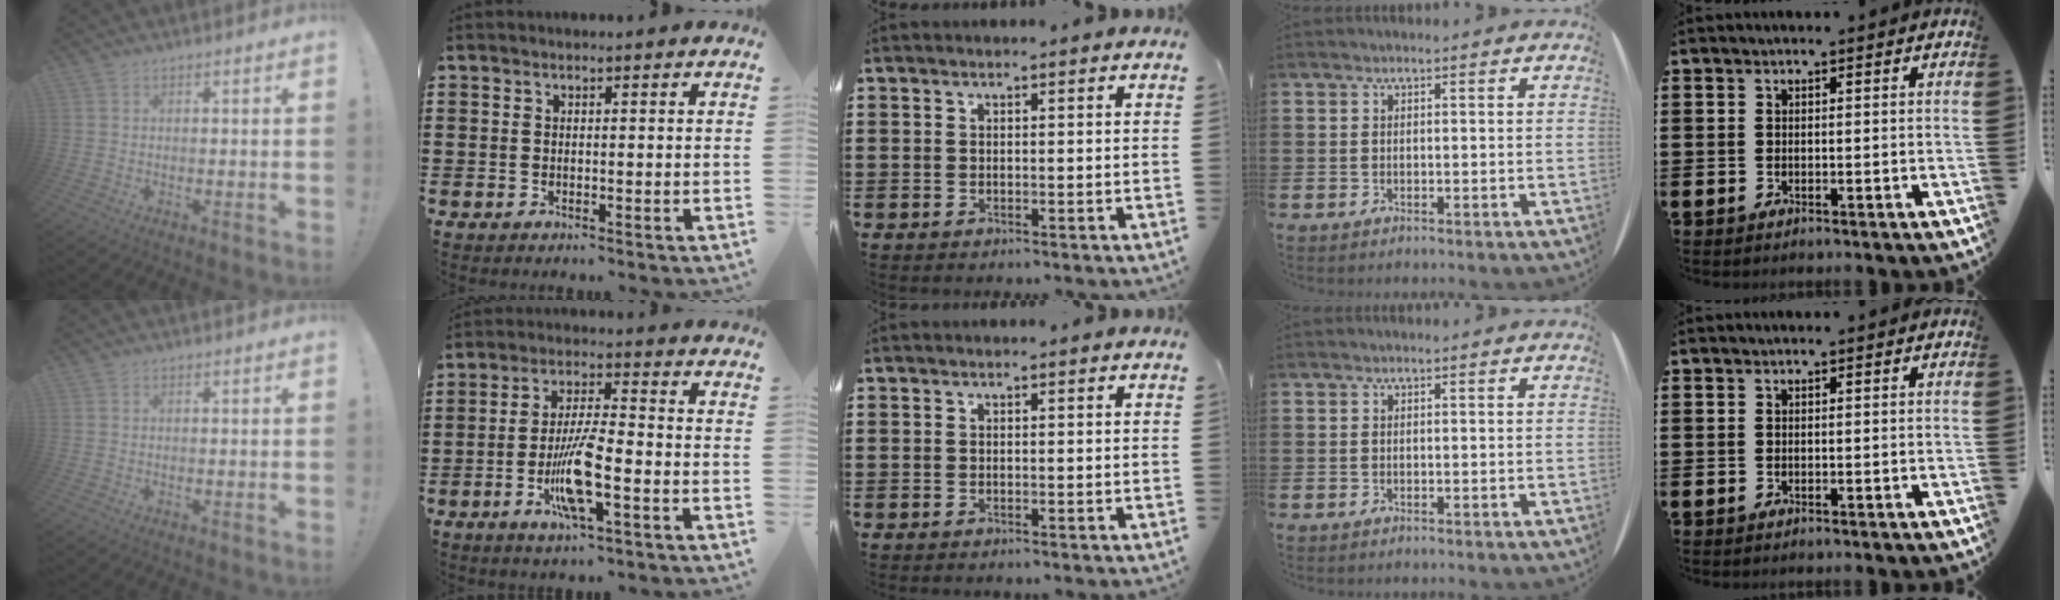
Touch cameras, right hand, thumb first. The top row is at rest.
{"index": {"total": 8.8, "force": [-3.1, 1.7, 8.1], "torque": [-0.171, -0.014, -0.061]}}